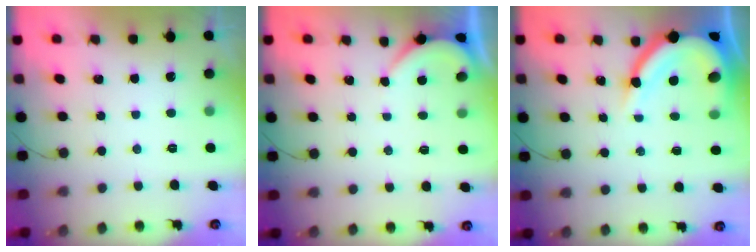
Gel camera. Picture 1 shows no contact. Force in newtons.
{"total": 2.2, "press": 2.2, "slide": 0.4}
{"total": 10.8, "press": 10.7, "slide": 1.4}